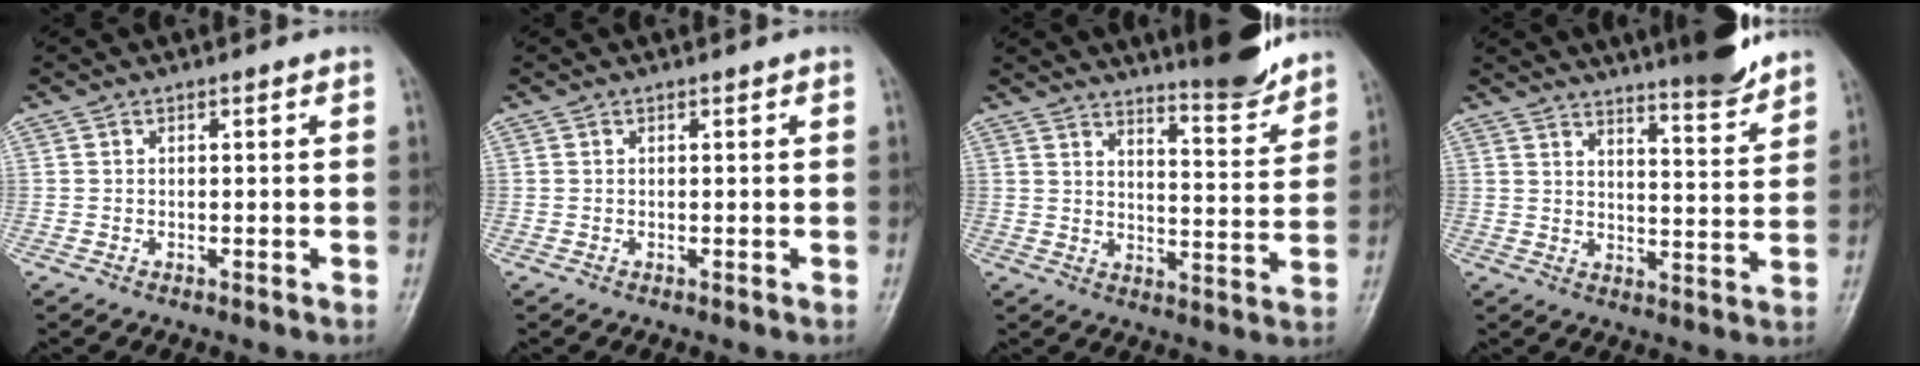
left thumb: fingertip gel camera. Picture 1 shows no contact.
{"total": 0.0}
{"total": 11.3, "force": [10.3, 1.3, 4.5], "torque": [-0.047, -0.083, 0.144]}
{"total": 11.9, "force": [10.3, 1.6, 5.7], "torque": [-0.065, -0.070, 0.141]}